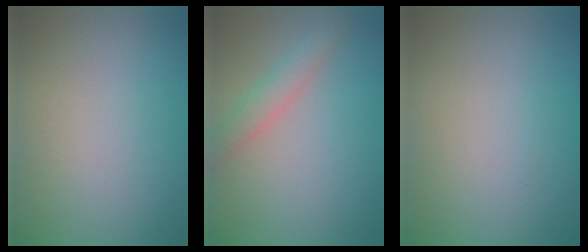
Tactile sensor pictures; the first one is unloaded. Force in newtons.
{"total": 2.2, "press": 2.2, "slide": 0.1}
{"total": 0.0}